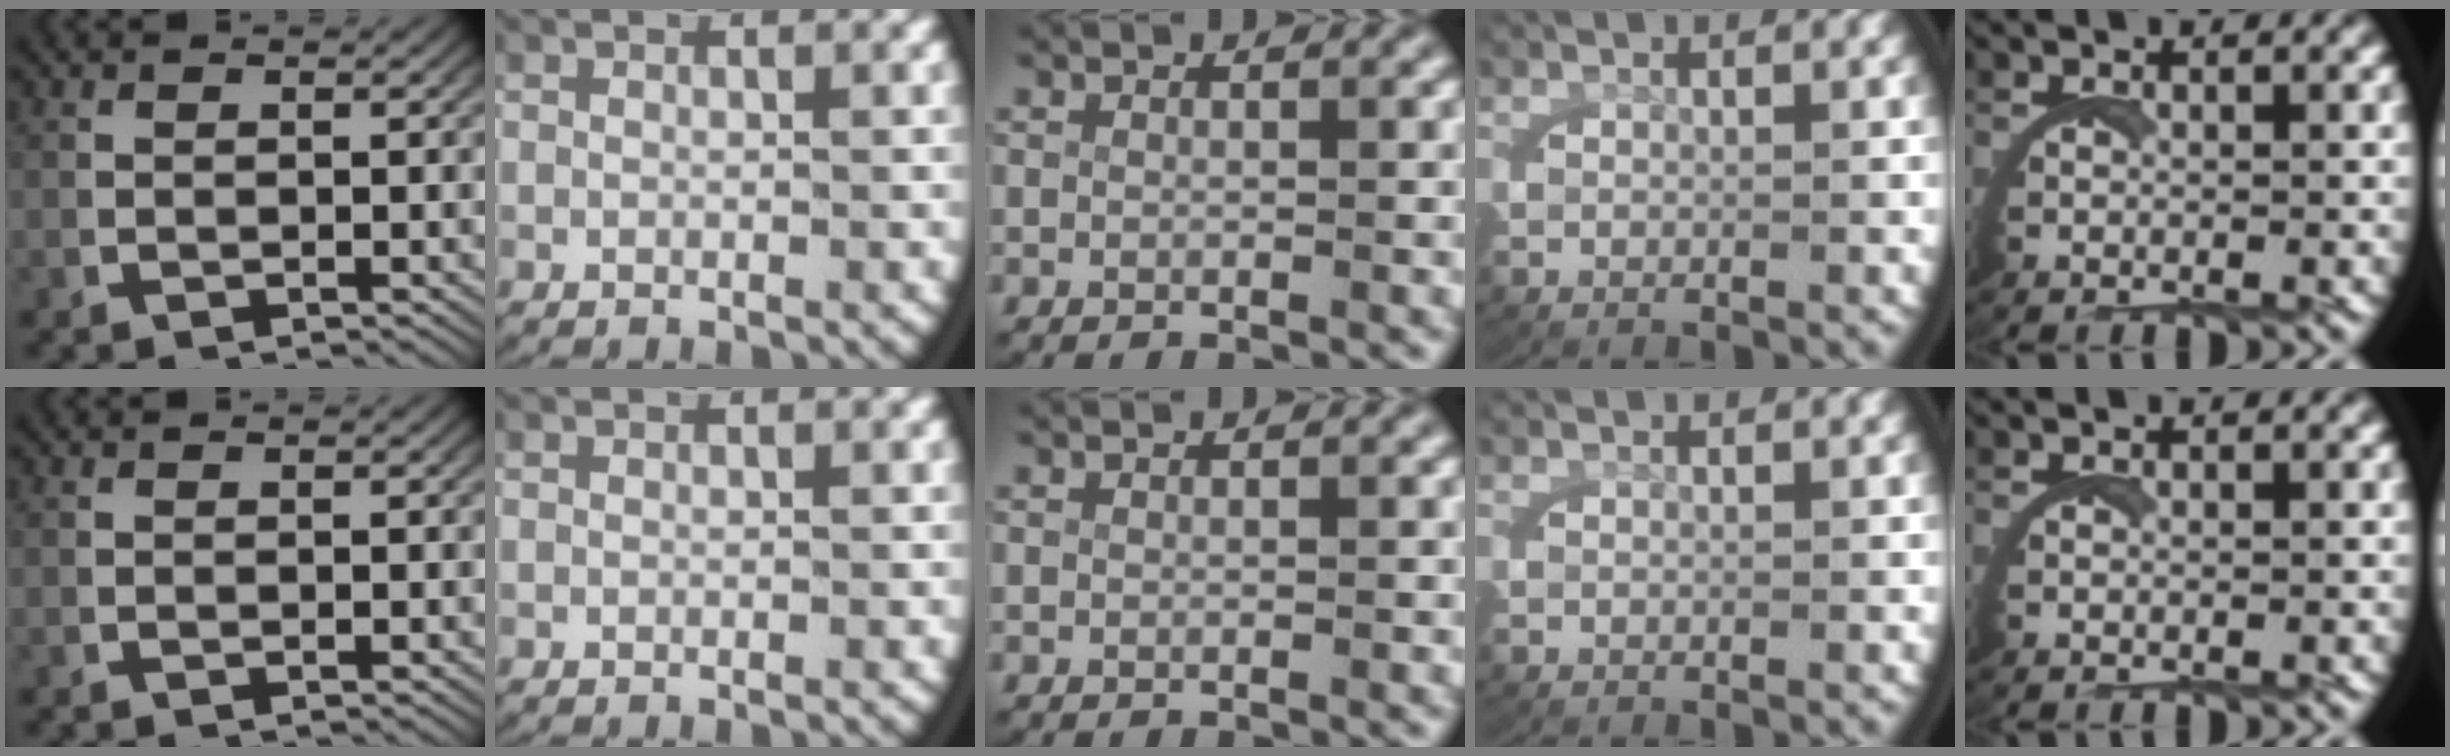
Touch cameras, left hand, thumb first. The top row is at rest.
{"ring": {"total": 0.9, "force": [0.1, -0.9, -0.4], "torque": [0.002, -0.007, 0.009]}}